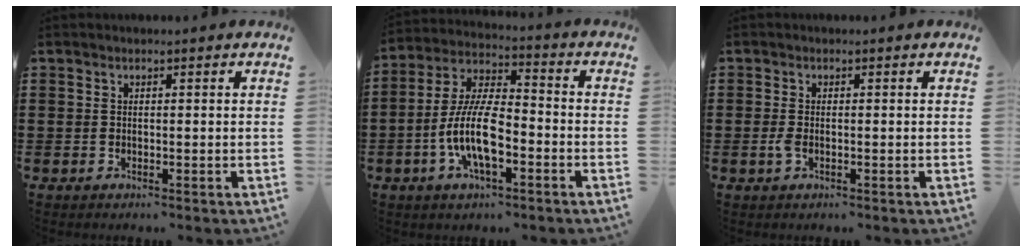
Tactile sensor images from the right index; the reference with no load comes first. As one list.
[{"total": 10.6, "force": [-3.6, 3.9, 9.2], "torque": [-0.208, -0.008, -0.072]}, {"total": 1.4, "force": [-0.4, 0.5, 1.2], "torque": [-0.031, -0.005, -0.010]}]